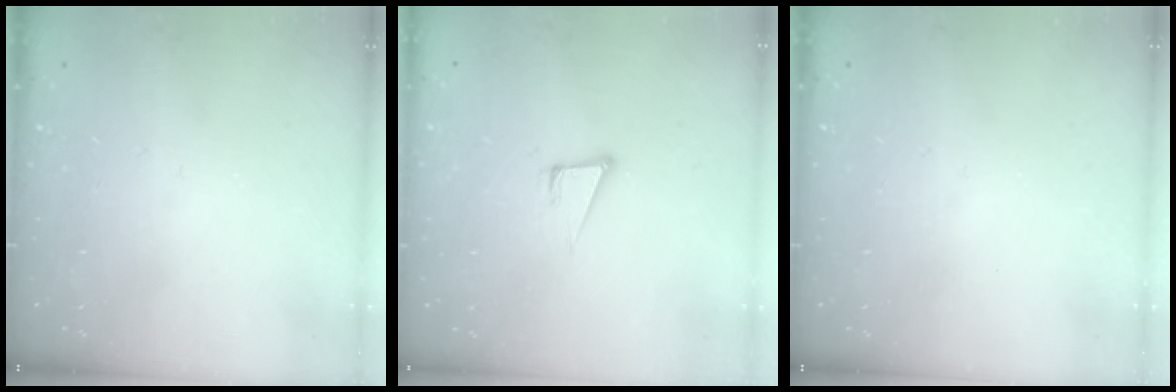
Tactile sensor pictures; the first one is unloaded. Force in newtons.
{"total": 5.4, "press": 4.4, "slide": 3.1}
{"total": 0.0}